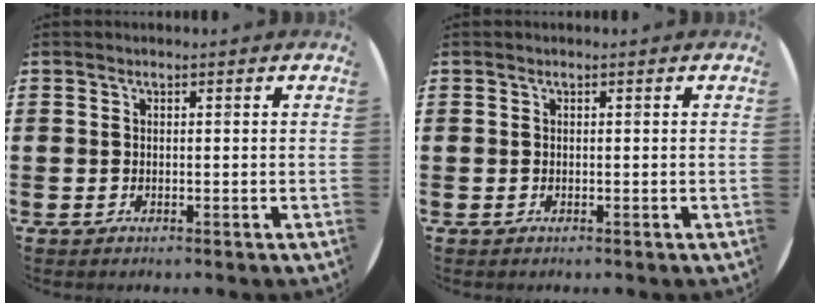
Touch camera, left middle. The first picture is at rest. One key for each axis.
{"total": 0.0}